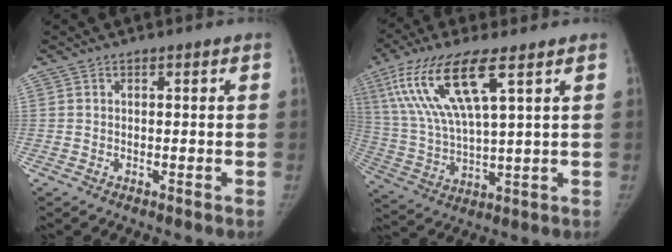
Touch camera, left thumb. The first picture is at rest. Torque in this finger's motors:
{"motor_torque": [2.10, 1.62, 1.82, -0.95, 0.49]}